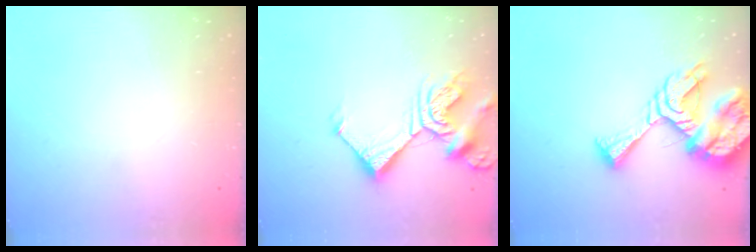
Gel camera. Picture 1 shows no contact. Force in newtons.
{"total": 12.5, "press": 12.5, "slide": 1.3}
{"total": 14.4, "press": 14.3, "slide": 1.7}